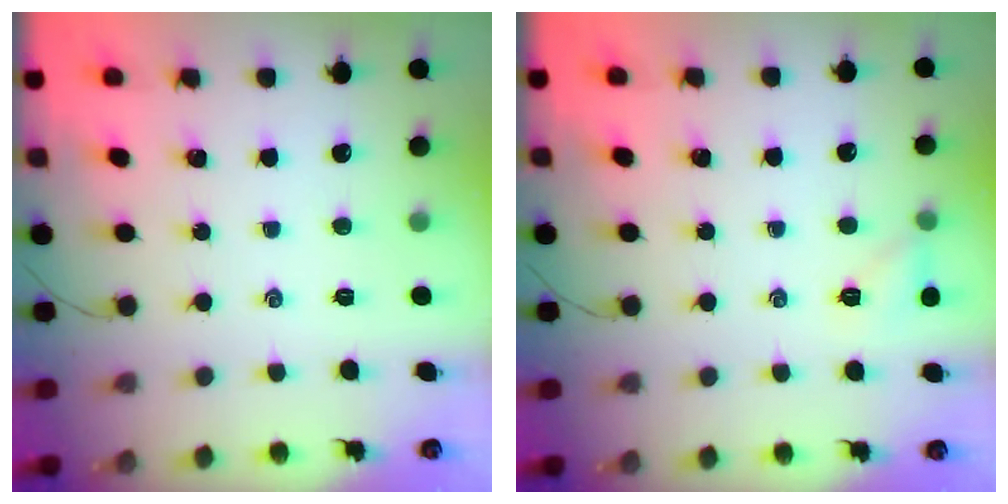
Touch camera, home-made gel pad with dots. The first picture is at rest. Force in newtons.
{"total": 6.3, "press": 6.1, "slide": 1.5}